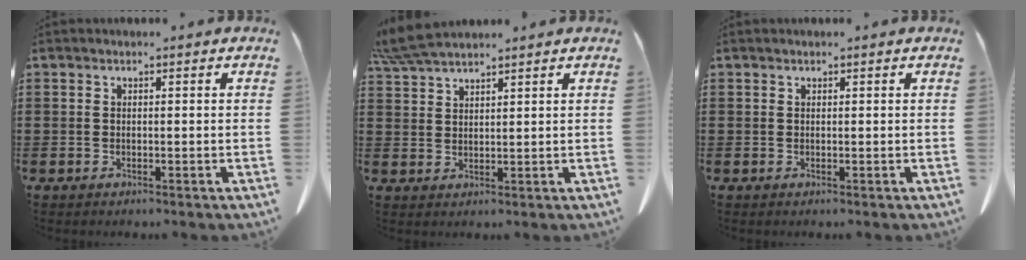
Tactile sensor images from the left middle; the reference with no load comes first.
{"total": 5.3, "force": [4.8, 0.6, 2.3], "torque": [-0.060, -0.011, 0.092]}
{"total": 0.0}